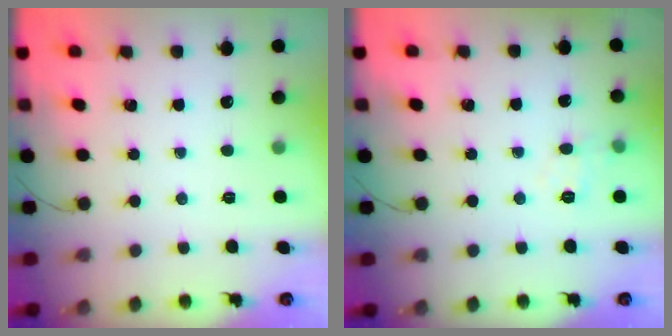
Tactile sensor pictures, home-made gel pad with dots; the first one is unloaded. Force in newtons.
{"total": 7.6, "press": 7.5, "slide": 1.6}